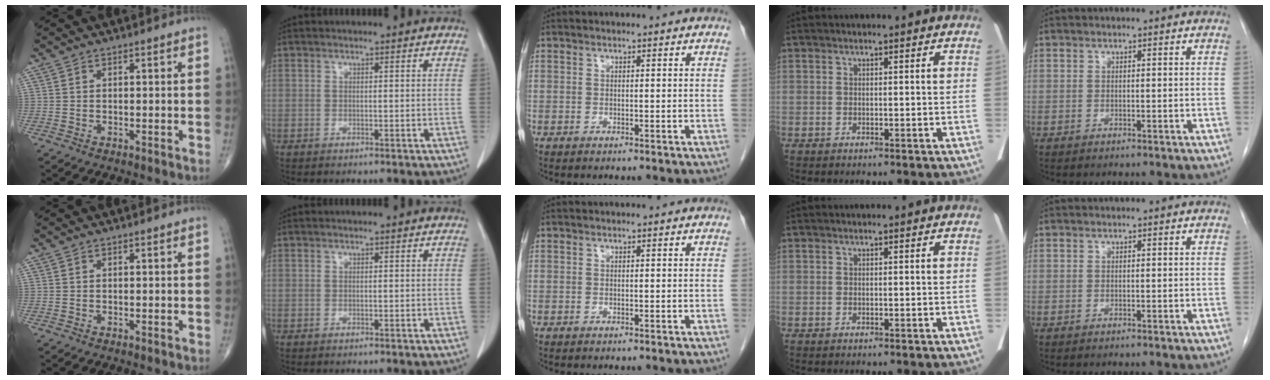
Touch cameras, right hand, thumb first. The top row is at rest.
{}